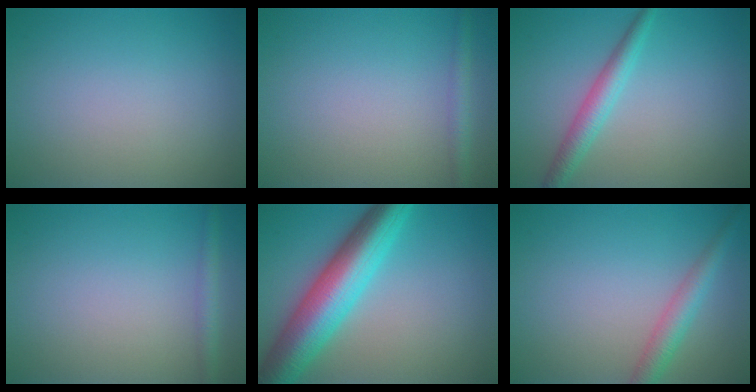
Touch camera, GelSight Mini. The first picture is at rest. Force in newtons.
{"total": 1.6, "press": 1.6, "slide": 0.1}
{"total": 2.7, "press": 2.7, "slide": 0.2}
{"total": 1.6, "press": 1.6, "slide": 0.1}
{"total": 9.2, "press": 9.2, "slide": 0.2}
{"total": 2.8, "press": 2.8, "slide": 0.2}